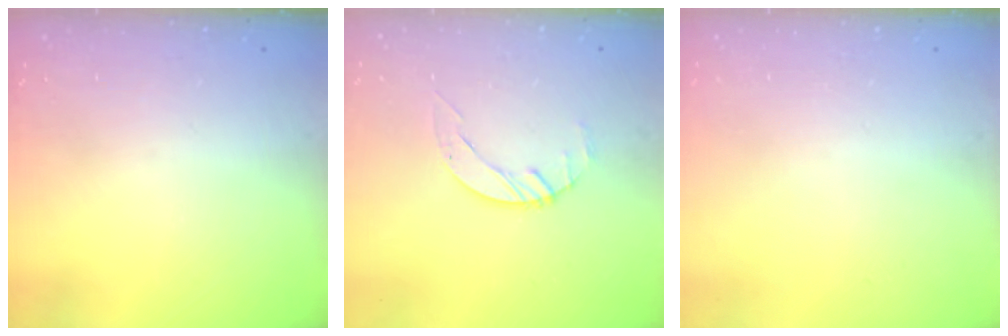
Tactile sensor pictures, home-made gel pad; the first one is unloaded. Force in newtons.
{"total": 1.4, "press": 1.4, "slide": 0.2}
{"total": 0.0}